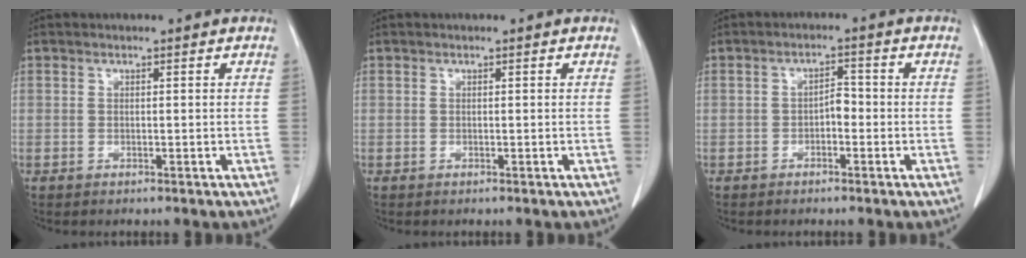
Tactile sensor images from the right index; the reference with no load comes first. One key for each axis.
{"total": 0.0}
{"total": 2.3, "fx": -0.8, "fy": 1.1, "fz": 1.9, "tx": -0.023, "ty": 0.007, "tz": -0.014}